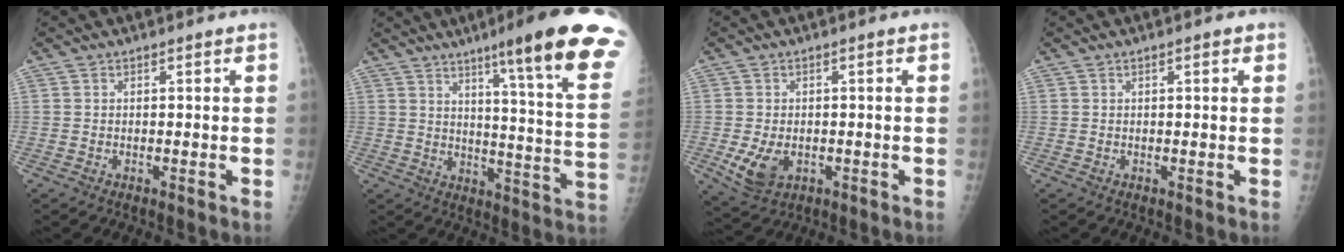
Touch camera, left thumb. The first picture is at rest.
{"total": 22.1, "force": [13.7, 1.2, 17.3], "torque": [-0.216, -0.070, 0.180]}
{"total": 6.1, "force": [-1.6, 4.0, 4.3], "torque": [-0.078, -0.002, -0.016]}
{"total": 1.2, "force": [0.5, 0.4, 1.0], "torque": [-0.012, 0.002, 0.005]}